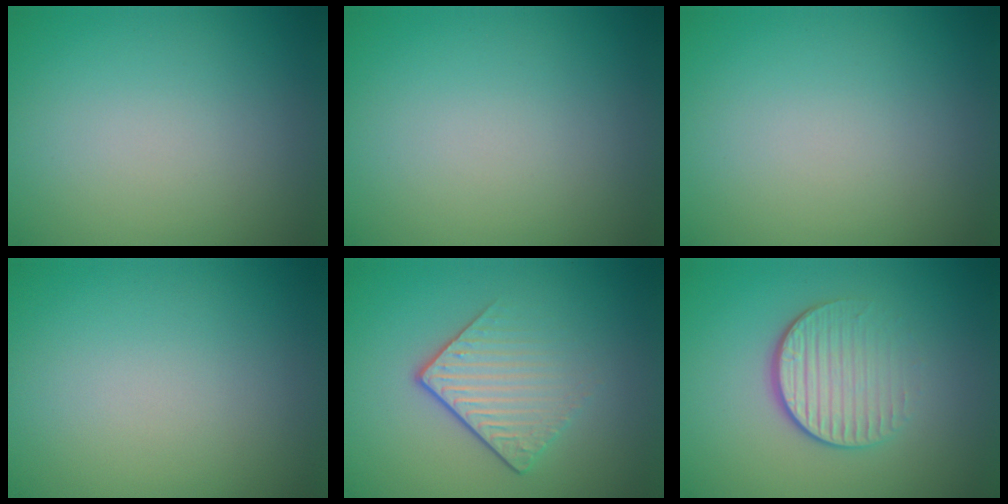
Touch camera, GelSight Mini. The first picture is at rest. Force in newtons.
{"total": 0.0}
{"total": 0.0}
{"total": 0.0}
{"total": 4.0, "press": 2.5, "slide": 3.2}
{"total": 4.0, "press": 2.7, "slide": 3.0}